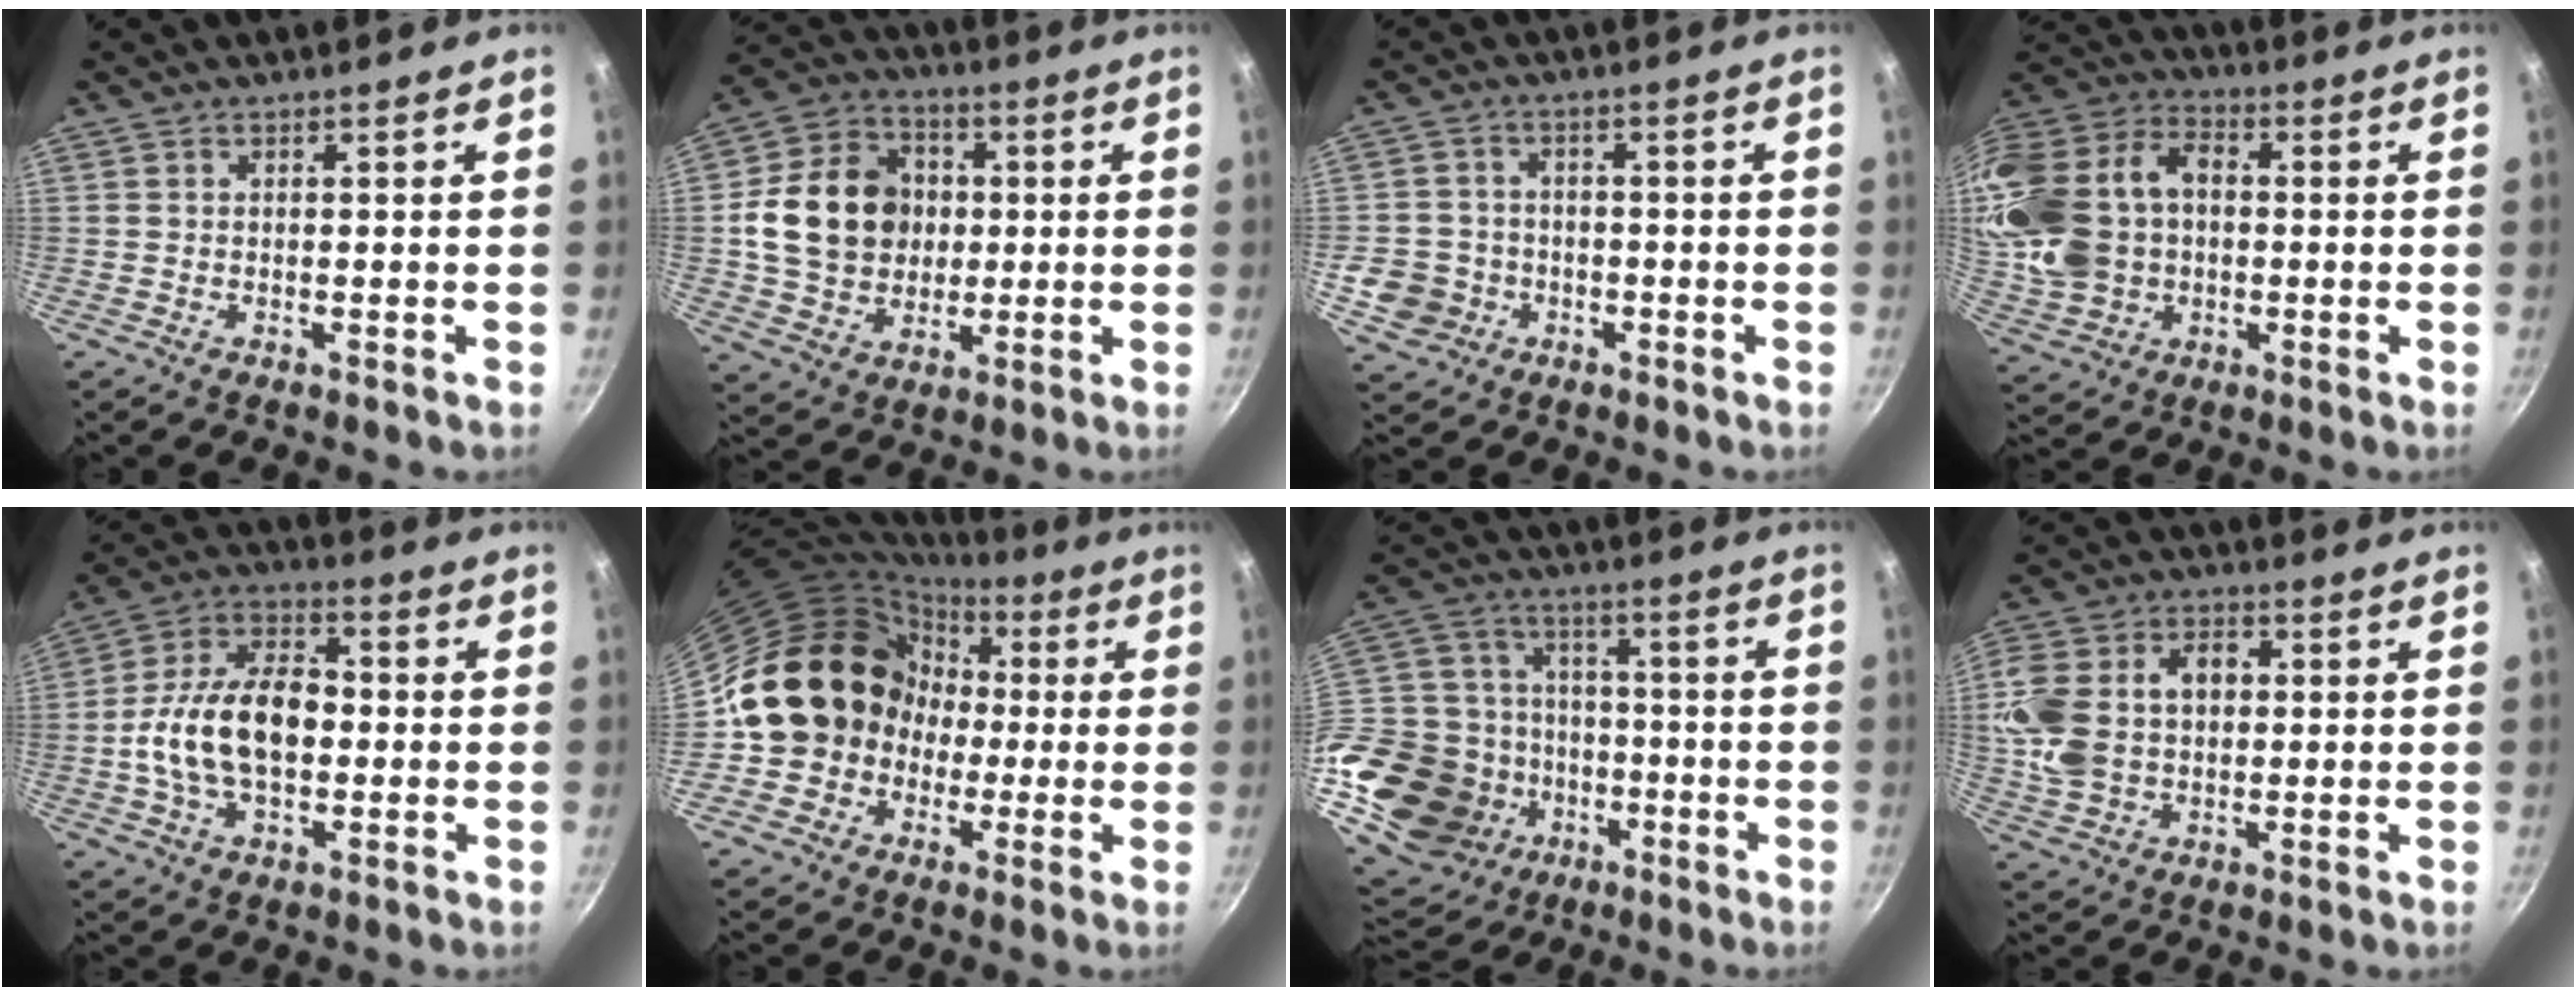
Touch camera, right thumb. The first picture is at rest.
{"total": 16.5, "force": [1.1, 13.6, 9.2], "torque": [-0.137, 0.019, 0.018]}
{"total": 7.2, "force": [-2.5, 6.5, 1.8], "torque": [-0.012, 0.024, -0.041]}
{"total": 22.7, "force": [0.8, 16.8, 15.1], "torque": [-0.311, 0.037, 0.021]}
{"total": 16.1, "force": [-1.4, 9.9, 12.6], "torque": [-0.205, 0.033, -0.037]}
{"total": 16.1, "force": [-1.1, 14.6, 6.6], "torque": [-0.066, 0.054, -0.019]}
{"total": 30.3, "force": [-10.4, 23.2, 16.5], "torque": [-0.341, 0.056, -0.157]}
{"total": 15.1, "force": [1.3, 11.0, 10.2], "torque": [-0.190, 0.027, 0.020]}